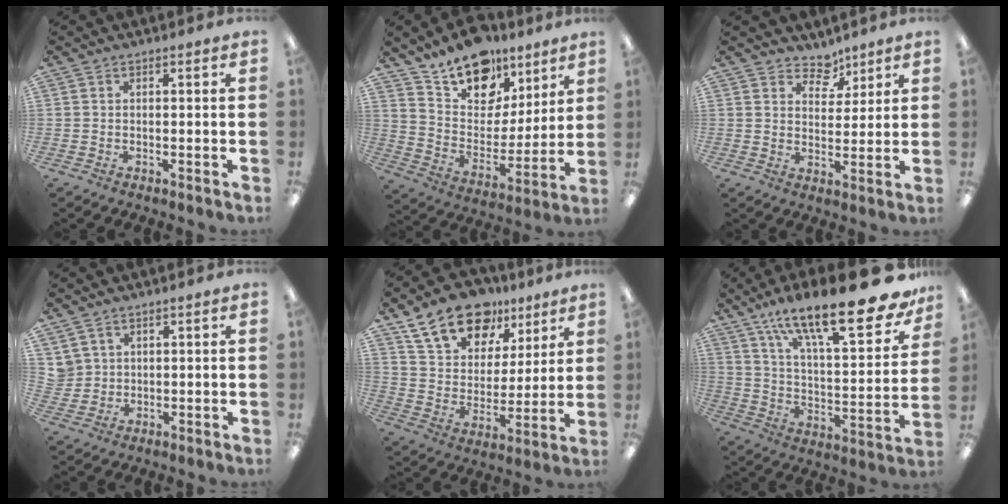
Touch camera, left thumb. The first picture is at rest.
{"total": 16.8, "force": [12.6, 9.4, 5.9], "torque": [-0.106, -0.088, 0.233]}
{"total": 6.1, "force": [4.8, 3.5, 1.1], "torque": [-0.010, -0.034, 0.084]}
{"total": 3.5, "force": [2.1, 2.8, 0.0], "torque": [-0.016, -0.006, 0.041]}
{"total": 17.8, "force": [12.1, 10.6, 7.7], "torque": [-0.131, -0.062, 0.222]}
{"total": 24.7, "force": [17.3, 6.5, 16.4], "torque": [-0.251, -0.112, 0.279]}